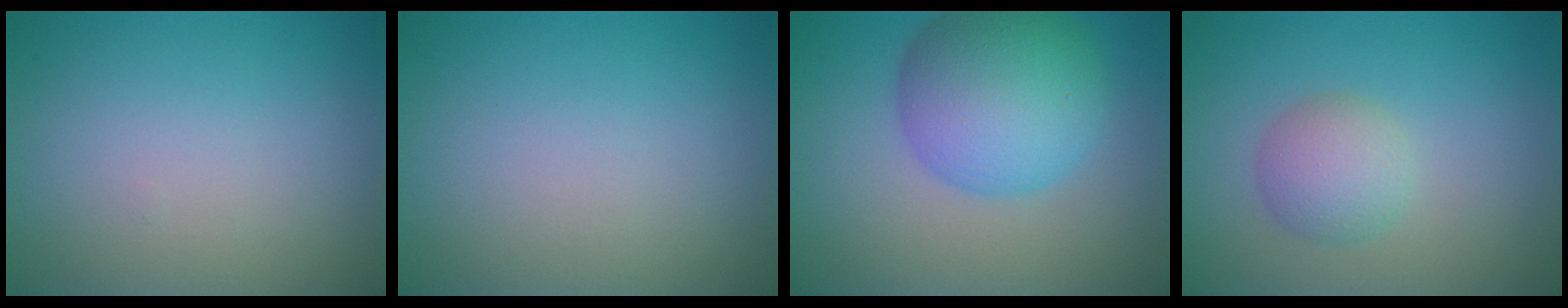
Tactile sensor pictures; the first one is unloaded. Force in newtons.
{"total": 0.0}
{"total": 8.7, "press": 8.7, "slide": 0.2}
{"total": 3.0, "press": 3.0, "slide": 0.1}